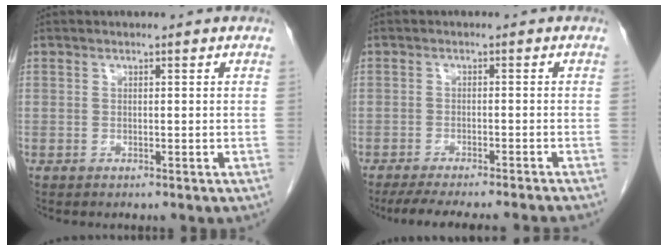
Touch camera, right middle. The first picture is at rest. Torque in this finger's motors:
{"motor_torque": [0.25, -0.21, 0.04, 0.03]}